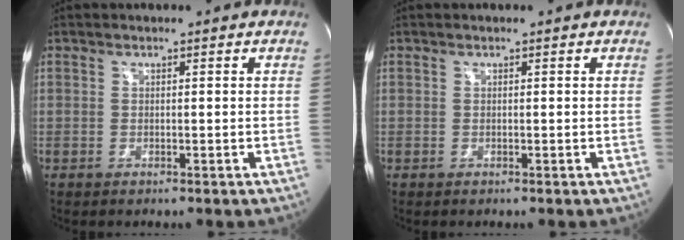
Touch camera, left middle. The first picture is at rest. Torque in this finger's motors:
{"motor_torque": [0.94, -0.95, 0.08, 0.02]}